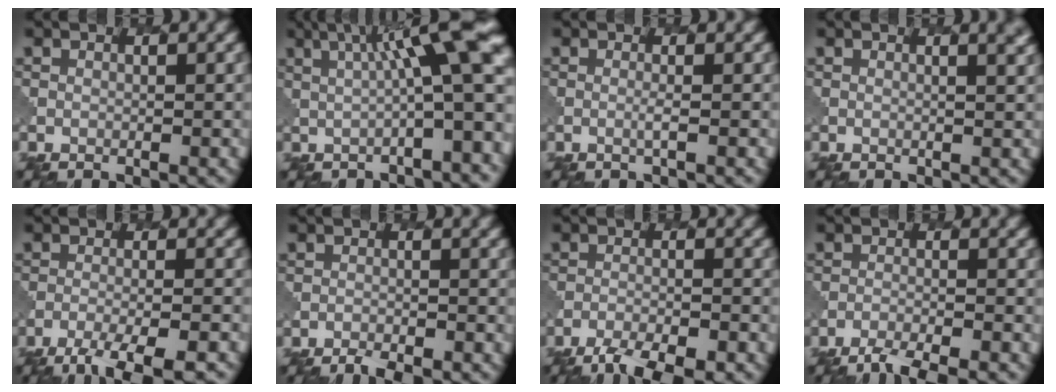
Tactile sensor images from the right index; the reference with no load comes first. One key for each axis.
{"total": 12.0, "fx": 2.2, "fy": 2.6, "fz": 11.5, "tx": -0.121, "ty": 0.020, "tz": 0.035}
{"total": 0.7, "fx": 0.1, "fy": 0.0, "fz": 0.7, "tx": -0.012, "ty": 0.002, "tz": -0.003}
{"total": 2.8, "fx": 0.9, "fy": 1.2, "fz": 2.3, "tx": -0.008, "ty": 0.006, "tz": 0.002}
{"total": 6.3, "fx": -4.6, "fy": 1.3, "fz": 4.1, "tx": -0.062, "ty": -0.012, "tz": -0.074}
{"total": 2.5, "fx": -2.1, "fy": 0.5, "fz": 1.1, "tx": -0.021, "ty": -0.008, "tz": -0.036}
{"total": 6.0, "fx": -4.8, "fy": 1.4, "fz": 3.4, "tx": -0.057, "ty": -0.018, "tz": -0.080}
{"total": 3.7, "fx": -3.1, "fy": 0.6, "fz": 2.0, "tx": -0.035, "ty": -0.006, "tz": -0.062}